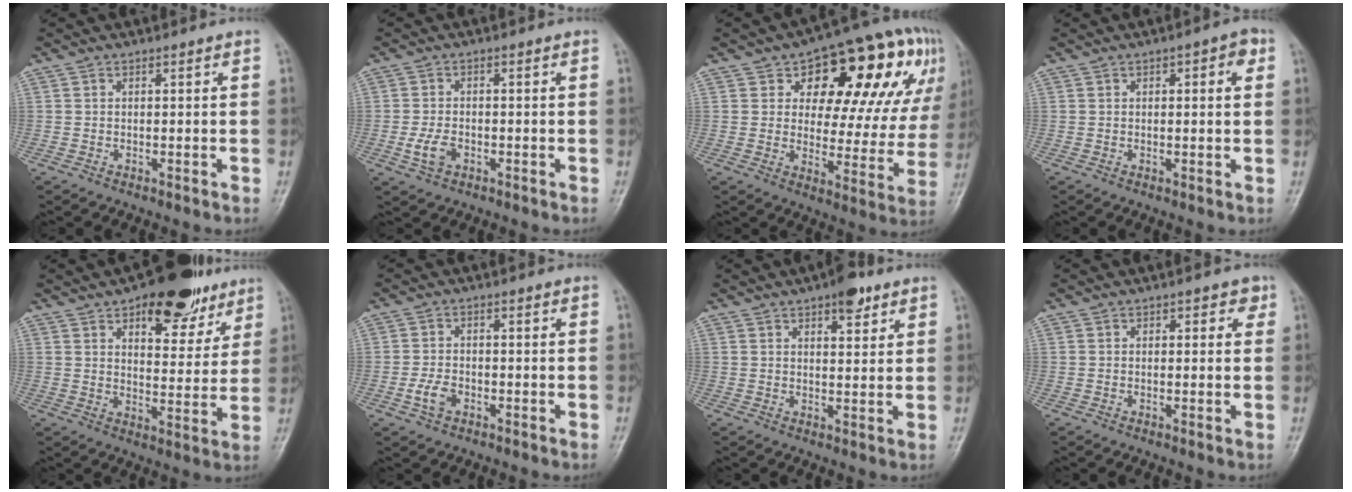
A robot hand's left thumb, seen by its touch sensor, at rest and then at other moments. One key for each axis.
{"total": 3.5, "fx": -1.5, "fy": 2.2, "fz": 2.2, "tx": -0.049, "ty": 0.004, "tz": -0.029}
{"total": 23.0, "fx": 9.4, "fy": 12.0, "fz": 17.3, "tx": -0.178, "ty": 0.007, "tz": 0.132}
{"total": 3.8, "fx": 1.3, "fy": 1.5, "fz": 3.2, "tx": -0.031, "ty": 0.006, "tz": 0.010}
{"total": 15.4, "fx": 9.6, "fy": 7.4, "fz": 9.5, "tx": -0.073, "ty": -0.040, "tz": 0.133}
{"total": 3.3, "fx": -1.7, "fy": 2.1, "fz": 1.9, "tx": -0.042, "ty": 0.008, "tz": -0.034}
{"total": 5.8, "fx": 3.7, "fy": 2.3, "fz": 3.8, "tx": -0.035, "ty": -0.016, "tz": 0.045}
{"total": 2.7, "fx": 1.1, "fy": 1.7, "fz": 1.9, "tx": -0.003, "ty": -0.001, "tz": 0.008}